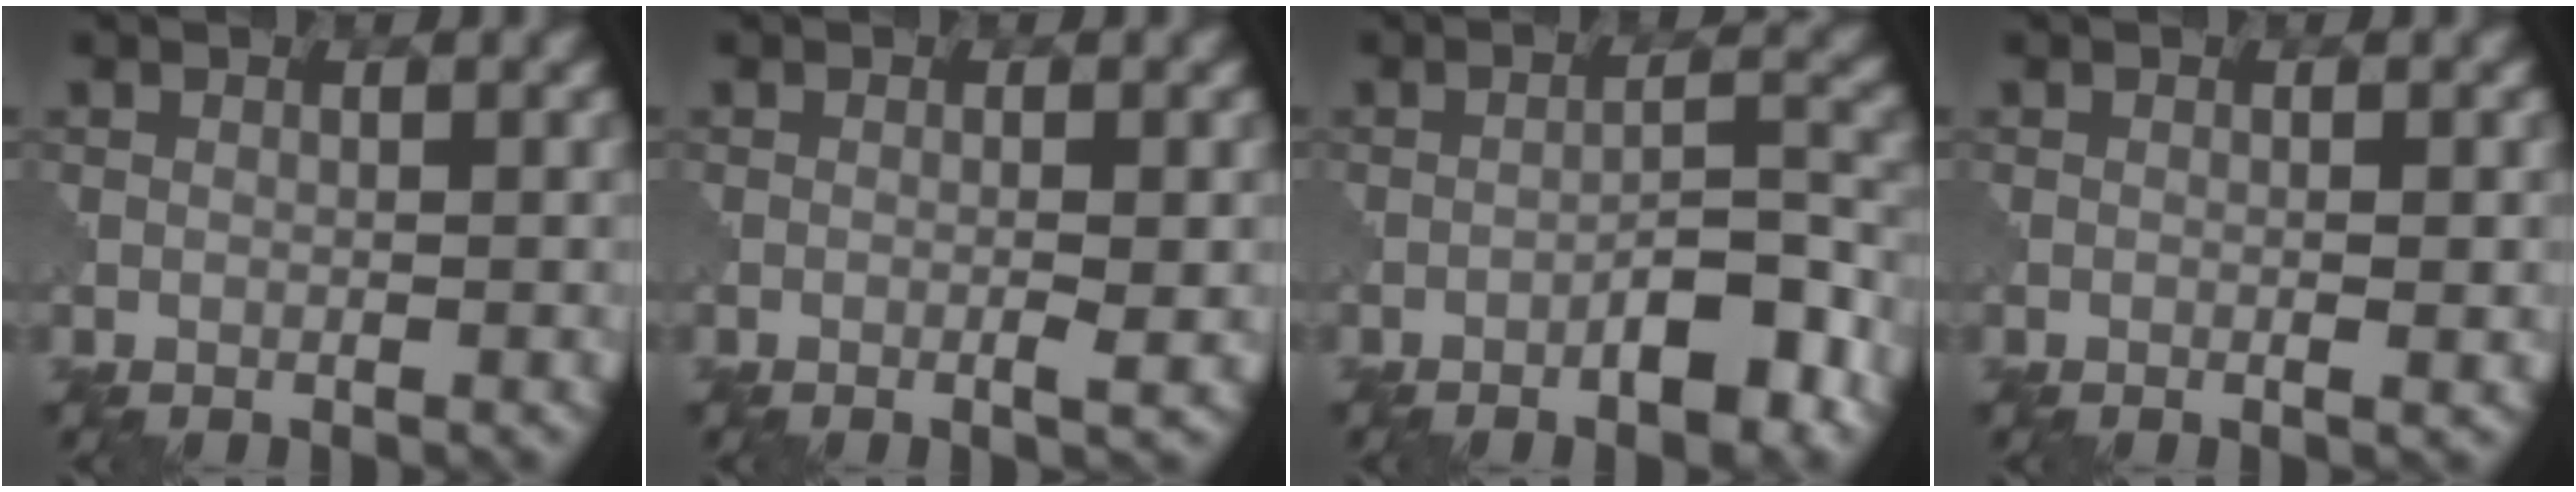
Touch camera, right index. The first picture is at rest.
{"total": 1.5, "force": [-0.3, 0.1, 1.4], "torque": [-0.026, -0.001, -0.008]}
{"total": 4.6, "force": [-2.6, 1.1, 3.6], "torque": [-0.051, 0.013, -0.044]}
{"total": 0.9, "force": [-0.1, 0.1, 0.9], "torque": [-0.015, -0.001, -0.003]}